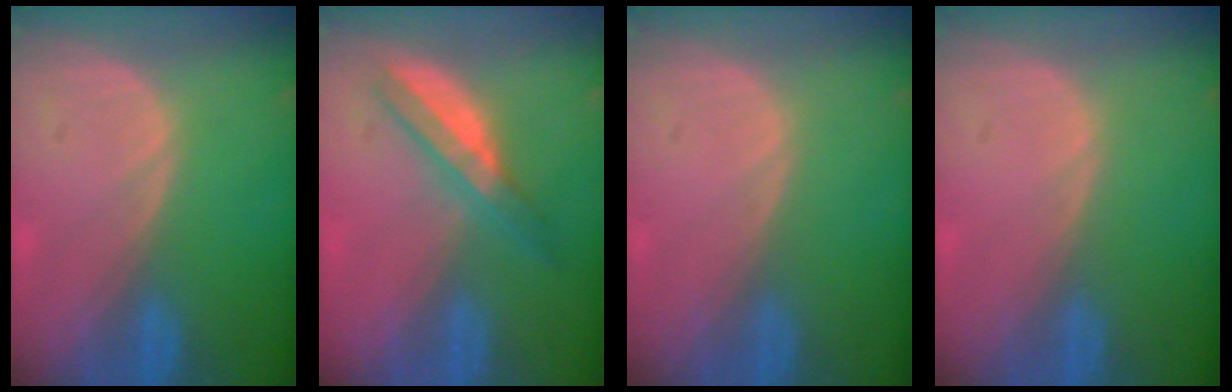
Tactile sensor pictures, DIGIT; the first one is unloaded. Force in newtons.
{"total": 4.8, "press": 4.8, "slide": 0.7}
{"total": 0.0}
{"total": 0.0}